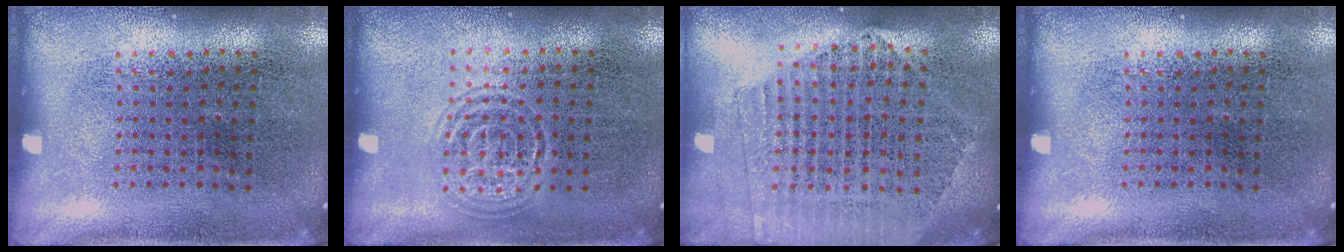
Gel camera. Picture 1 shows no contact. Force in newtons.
{"total": 1.3, "press": 1.3, "slide": 0.1}
{"total": 2.1, "press": 1.9, "slide": 0.9}
{"total": 0.0}